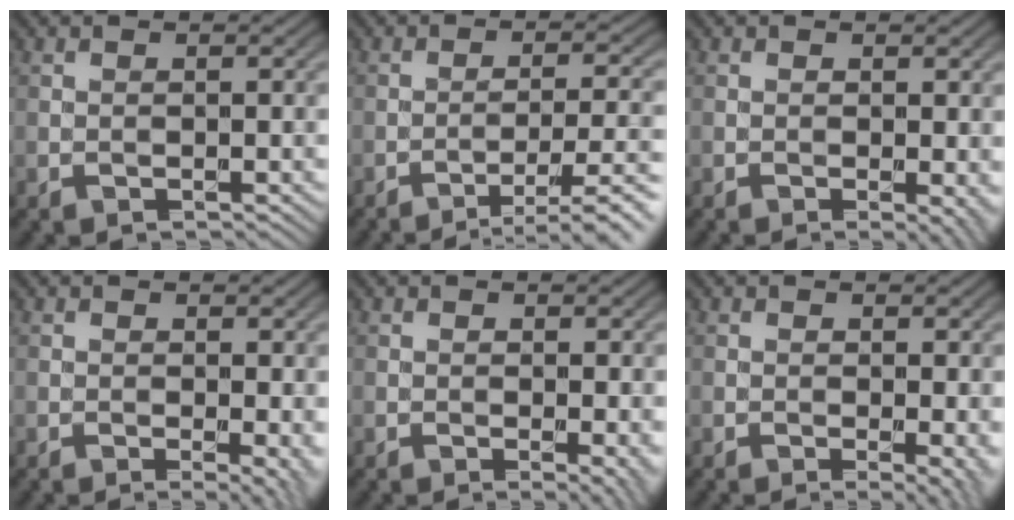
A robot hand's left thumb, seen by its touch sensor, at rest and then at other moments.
{"total": 6.9, "force": [-4.3, 1.2, 5.3], "torque": [-0.087, 0.002, -0.061]}
{"total": 2.3, "force": [-0.4, 0.5, 2.2], "torque": [-0.030, -0.008, -0.006]}
{"total": 3.4, "force": [-0.6, 0.8, 3.2], "torque": [-0.045, -0.008, -0.008]}
{"total": 2.3, "force": [-0.4, 0.5, 2.3], "torque": [-0.031, -0.008, -0.006]}
{"total": 3.3, "force": [-0.6, 0.7, 3.2], "torque": [-0.045, -0.007, -0.008]}